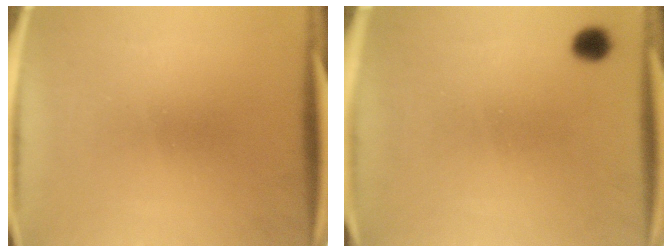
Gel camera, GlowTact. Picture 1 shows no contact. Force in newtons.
{"total": 2.2}